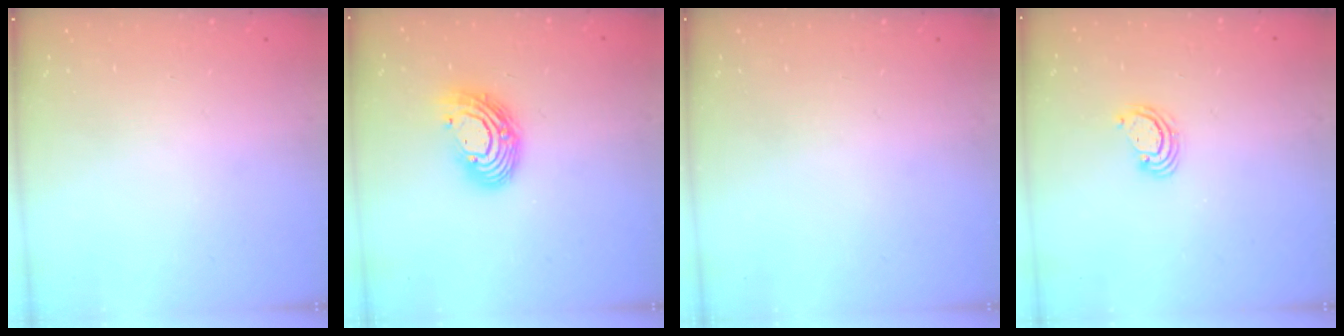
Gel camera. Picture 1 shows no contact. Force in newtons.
{"total": 11.9, "press": 11.9, "slide": 1.0}
{"total": 0.0}
{"total": 2.5, "press": 2.5, "slide": 0.2}